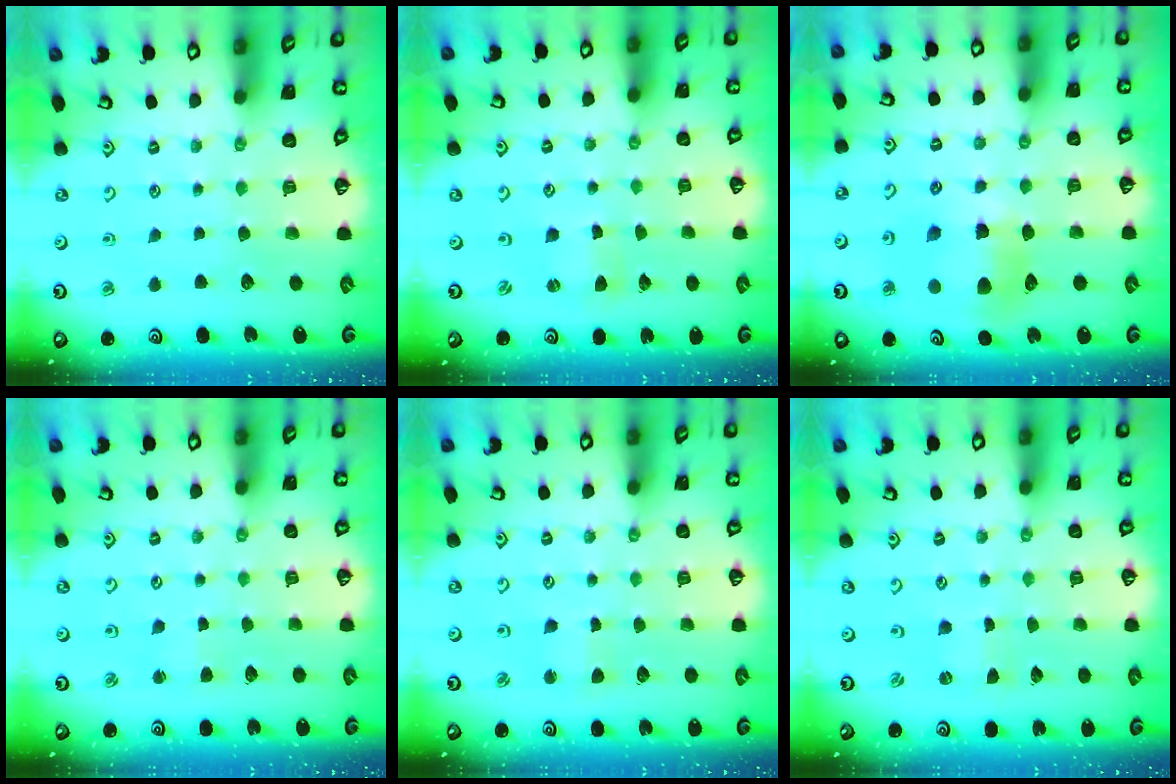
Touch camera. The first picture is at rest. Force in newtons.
{"total": 0.0}
{"total": 10.2, "press": 10.2, "slide": 1.1}
{"total": 2.5, "press": 2.5, "slide": 0.4}
{"total": 2.4, "press": 2.4, "slide": 0.4}
{"total": 0.0}